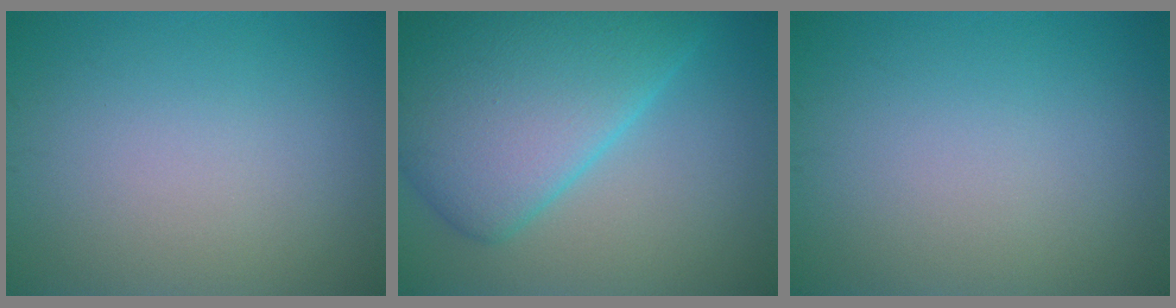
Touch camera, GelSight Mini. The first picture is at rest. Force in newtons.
{"total": 10.9, "press": 10.9, "slide": 0.2}
{"total": 0.0}